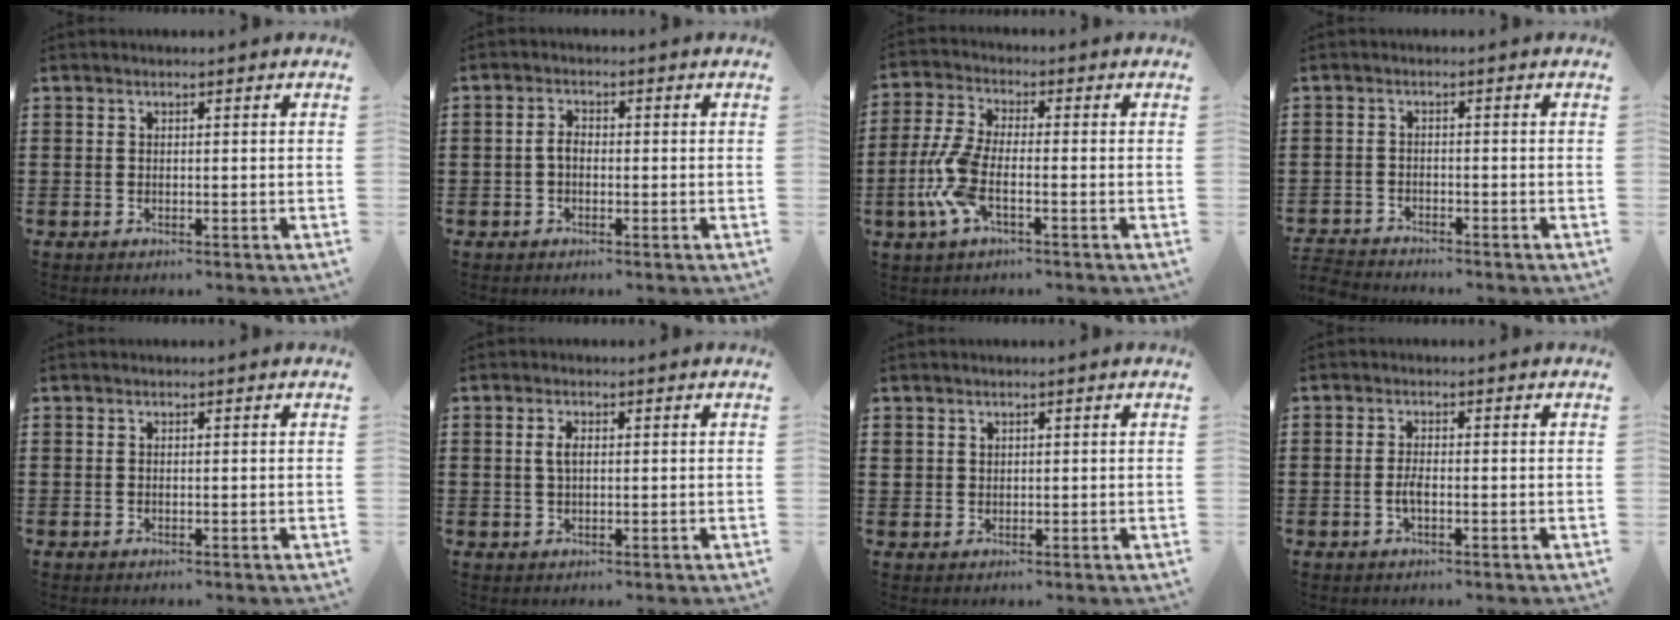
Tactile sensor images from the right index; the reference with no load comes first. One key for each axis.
{"total": 2.2, "fx": -0.6, "fy": 1.3, "fz": 1.7, "tx": -0.049, "ty": -0.002, "tz": -0.016}
{"total": 7.6, "fx": -2.7, "fy": 2.8, "fz": 6.5, "tx": -0.174, "ty": -0.019, "tz": -0.059}
{"total": 2.4, "fx": -2.4, "fy": 0.0, "fz": -0.2, "tx": -0.005, "ty": -0.004, "tz": -0.053}
{"total": 0.0}
{"total": 2.3, "fx": 0.3, "fy": 1.0, "fz": 2.0, "tx": -0.042, "ty": 0.007, "tz": 0.003}
{"total": 1.3, "fx": 0.8, "fy": 1.0, "fz": 0.2, "tx": -0.005, "ty": 0.004, "tz": 0.016}
{"total": 2.2, "fx": -0.7, "fy": 0.6, "fz": 2.0, "tx": -0.046, "ty": -0.001, "tz": -0.014}